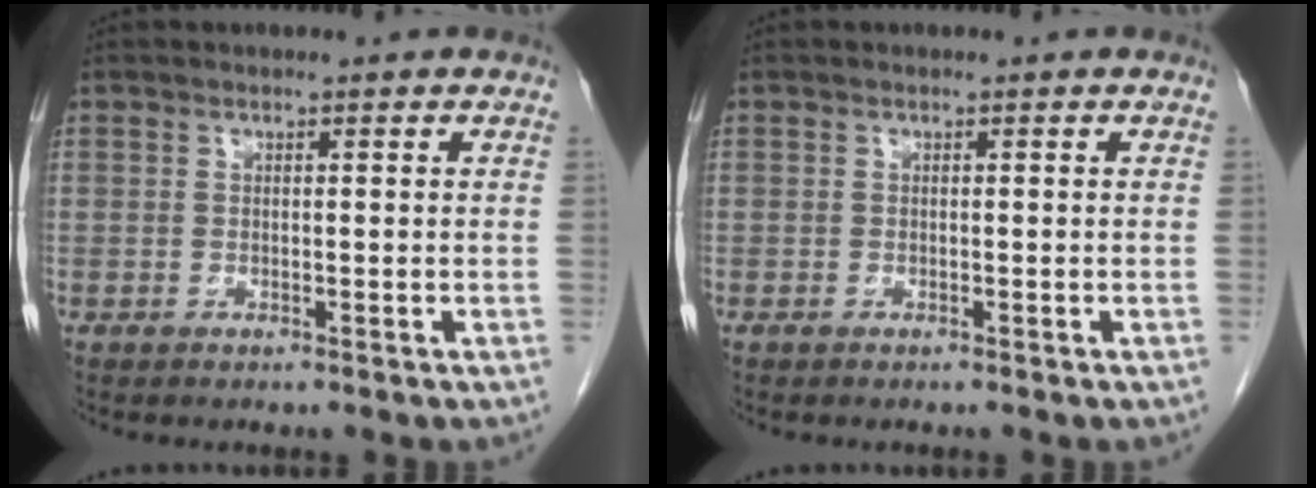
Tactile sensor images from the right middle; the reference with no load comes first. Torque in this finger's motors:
{"motor_torque": [-0.17, -0.29, -0.02, -0.01]}